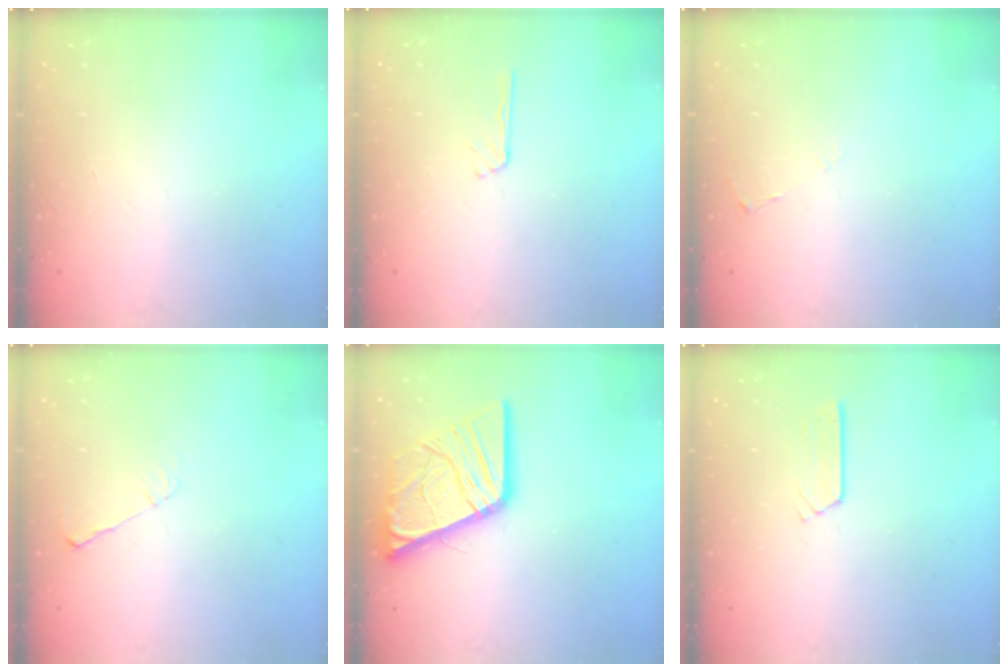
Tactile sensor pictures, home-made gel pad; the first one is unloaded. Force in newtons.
{"total": 4.3, "press": 4.2, "slide": 0.4}
{"total": 2.4, "press": 2.3, "slide": 0.4}
{"total": 3.9, "press": 3.9, "slide": 0.6}
{"total": 18.1, "press": 18.0, "slide": 2.1}
{"total": 2.6, "press": 2.6, "slide": 0.2}